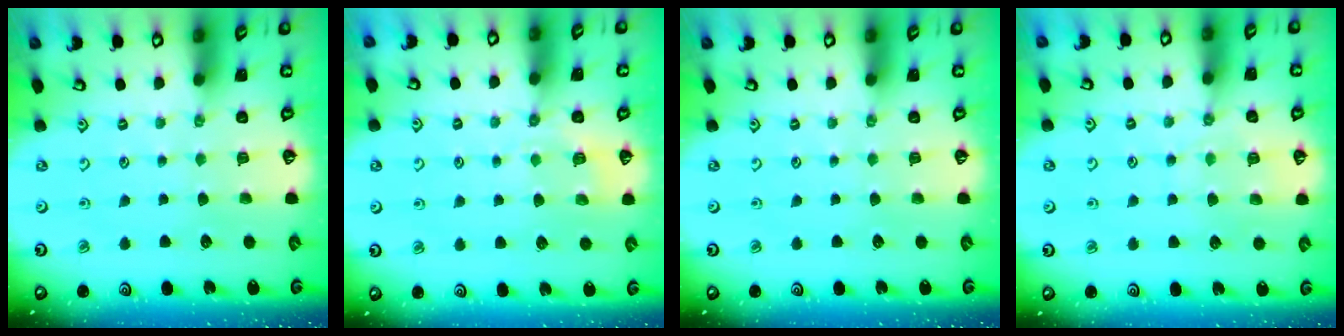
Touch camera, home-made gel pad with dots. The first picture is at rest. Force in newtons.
{"total": 5.1, "press": 4.9, "slide": 1.5}
{"total": 0.0}
{"total": 6.2, "press": 6.2, "slide": 1.0}